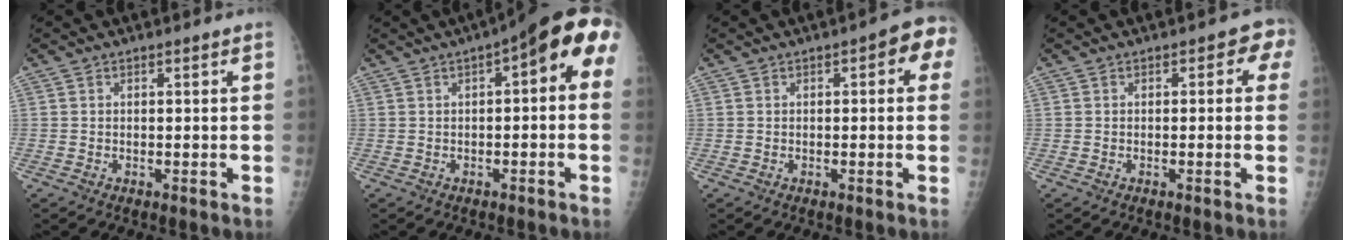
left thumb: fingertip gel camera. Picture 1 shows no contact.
{"total": 10.1, "force": [2.3, 3.7, 9.1], "torque": [-0.099, 0.035, 0.015]}
{"total": 5.3, "force": [1.2, 2.6, 4.4], "torque": [-0.026, 0.014, 0.003]}
{"total": 2.8, "force": [0.3, 2.1, 1.9], "torque": [0.011, 0.008, -0.011]}